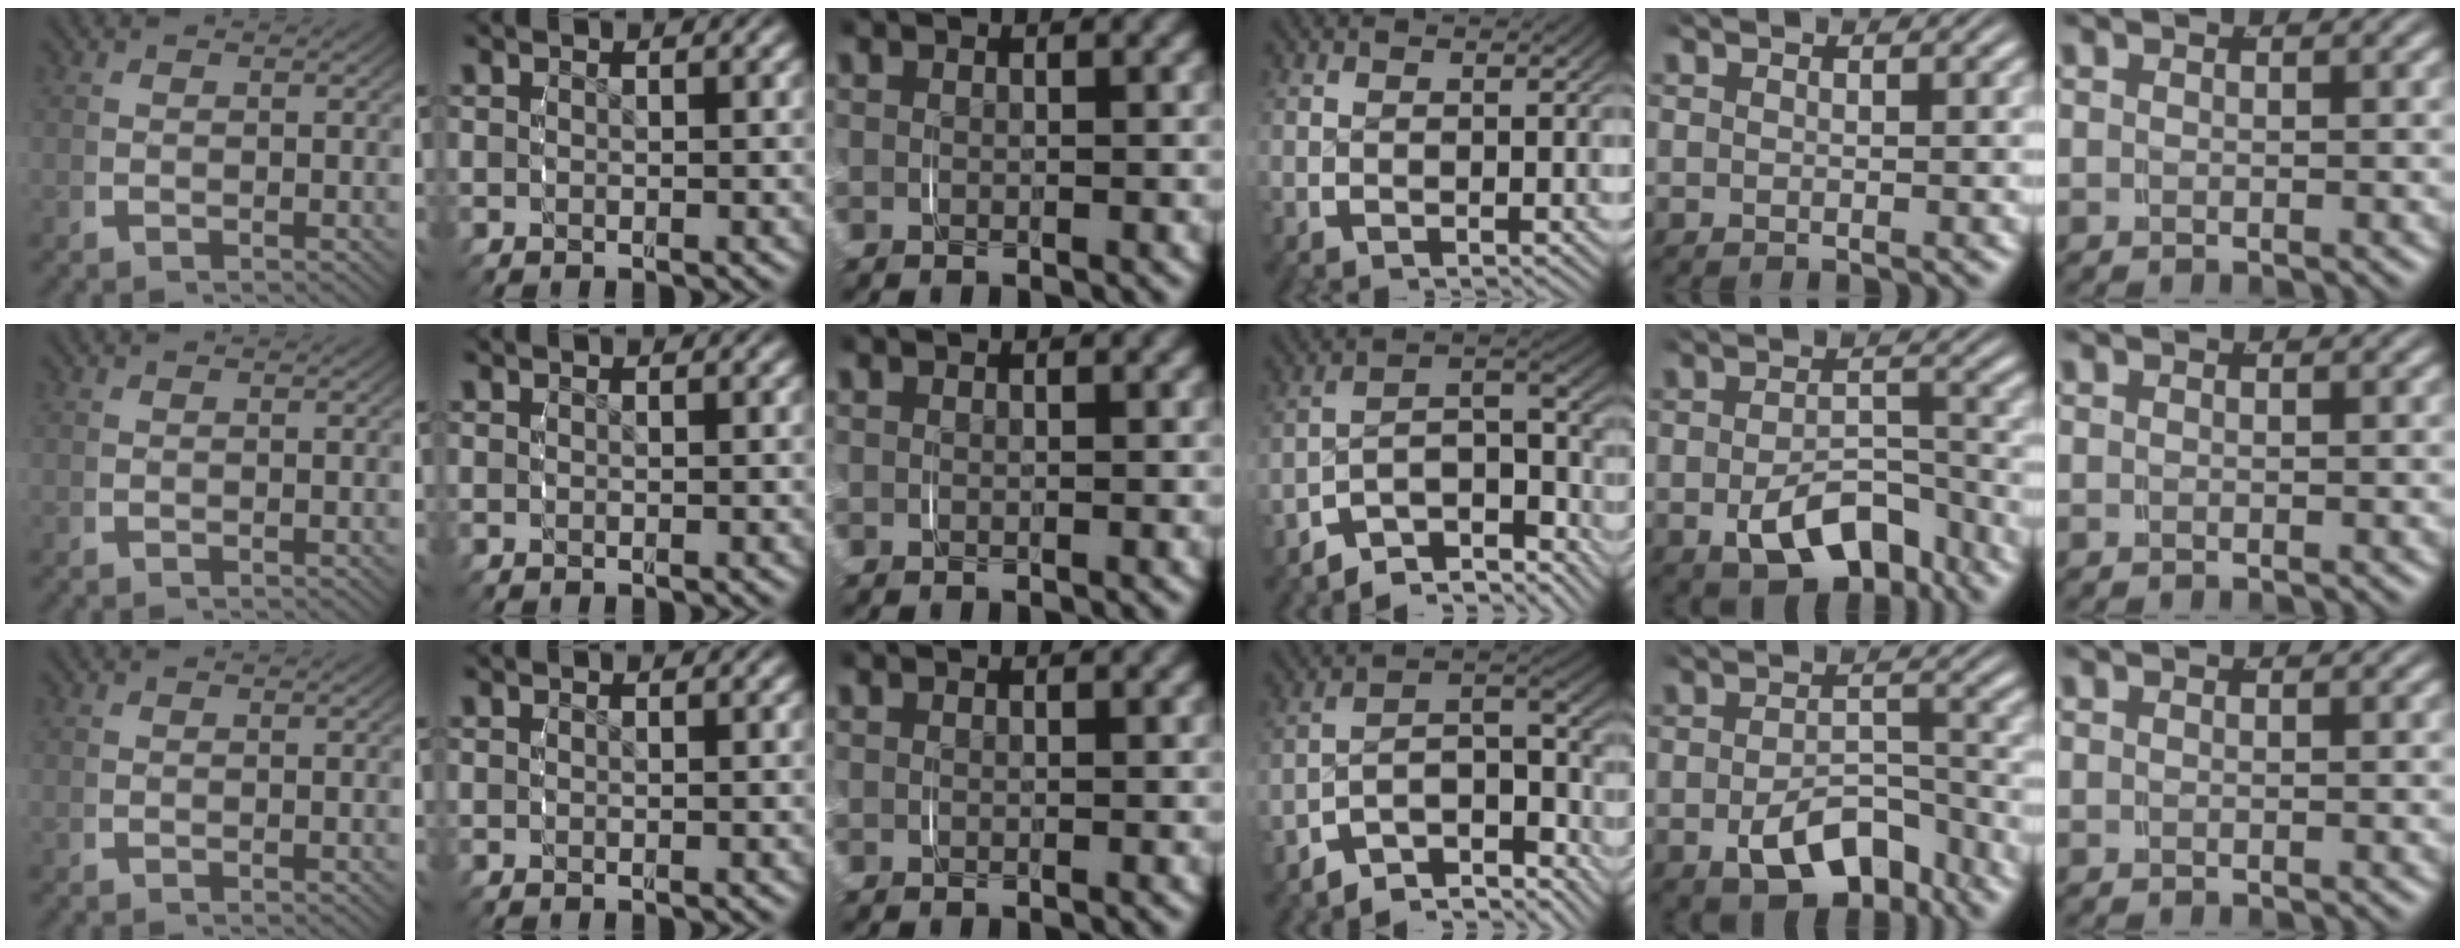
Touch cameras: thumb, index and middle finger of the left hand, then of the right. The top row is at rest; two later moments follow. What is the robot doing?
{"motion": "grasp_and_lifting", "object": "shoes"}